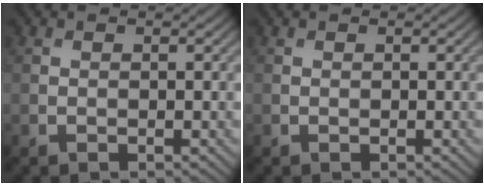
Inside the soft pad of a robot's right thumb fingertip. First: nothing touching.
{"total": 0.0}